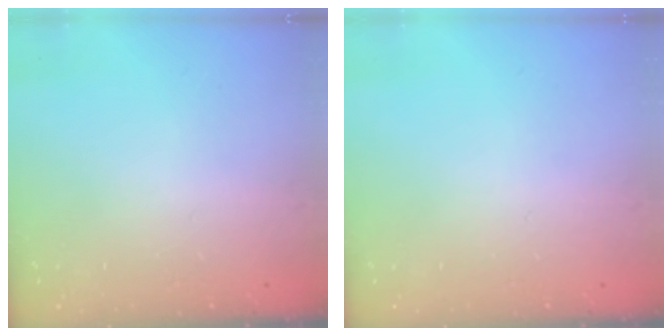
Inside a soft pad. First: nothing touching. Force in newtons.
{"total": 0.0}